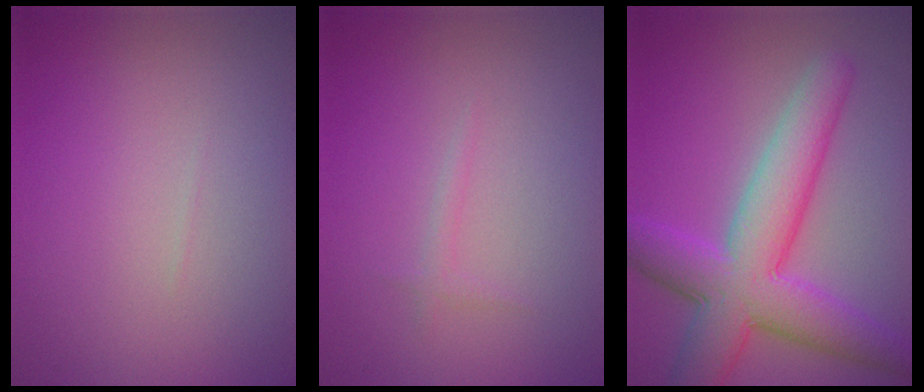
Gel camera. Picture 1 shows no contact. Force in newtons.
{"total": 0.7, "press": 0.7, "slide": 0.1}
{"total": 7.8, "press": 7.8, "slide": 0.2}